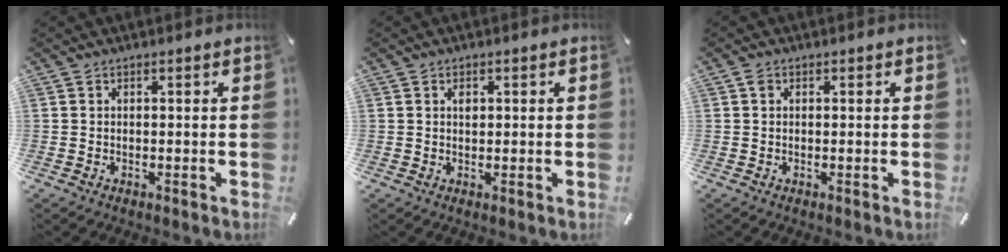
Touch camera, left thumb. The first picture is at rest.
{"total": 1.4, "force": [0.5, 1.0, 0.9], "torque": [-0.011, 0.002, 0.006]}
{"total": 1.1, "force": [0.2, 1.0, 0.6], "torque": [-0.012, 0.006, 0.003]}